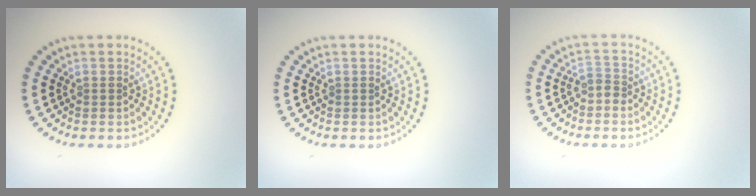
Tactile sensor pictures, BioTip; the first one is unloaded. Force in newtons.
{"total": 0.0}
{"total": 1.5, "press": 1.1, "slide": 1.0}